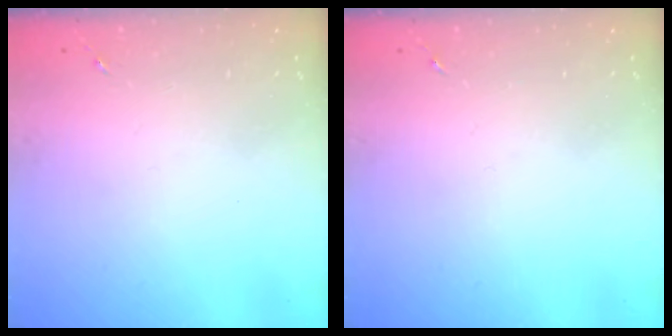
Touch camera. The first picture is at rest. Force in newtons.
{"total": 0.0}